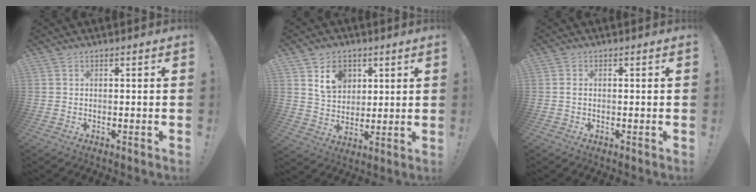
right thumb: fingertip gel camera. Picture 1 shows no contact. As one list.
[{"total": 11.7, "force": [5.7, 8.9, 4.9], "torque": [-0.071, -0.023, 0.113]}, {"total": 0.8, "force": [-0.1, 0.5, 0.6], "torque": [-0.020, 0.007, 0.000]}]